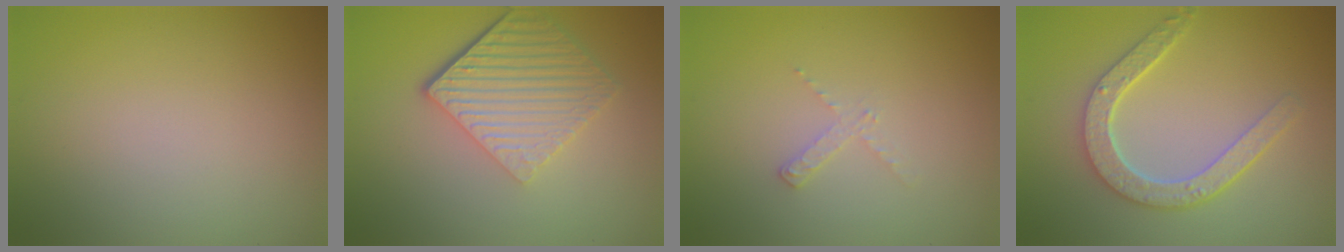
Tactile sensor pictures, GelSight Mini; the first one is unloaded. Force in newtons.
{"total": 6.2, "press": 4.2, "slide": 4.6}
{"total": 1.1, "press": 1.1, "slide": 0.2}
{"total": 4.7, "press": 3.7, "slide": 2.9}